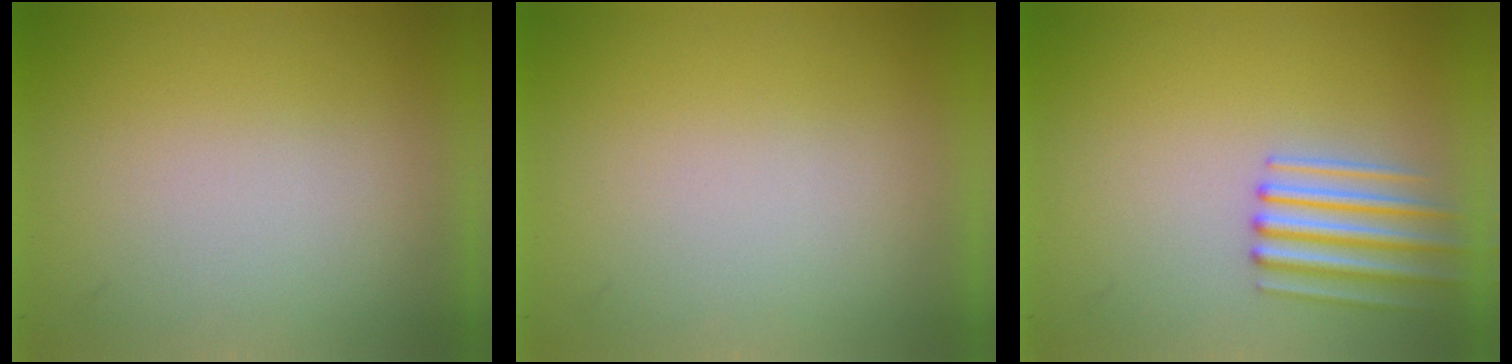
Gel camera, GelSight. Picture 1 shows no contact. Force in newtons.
{"total": 0.0}
{"total": 2.8}